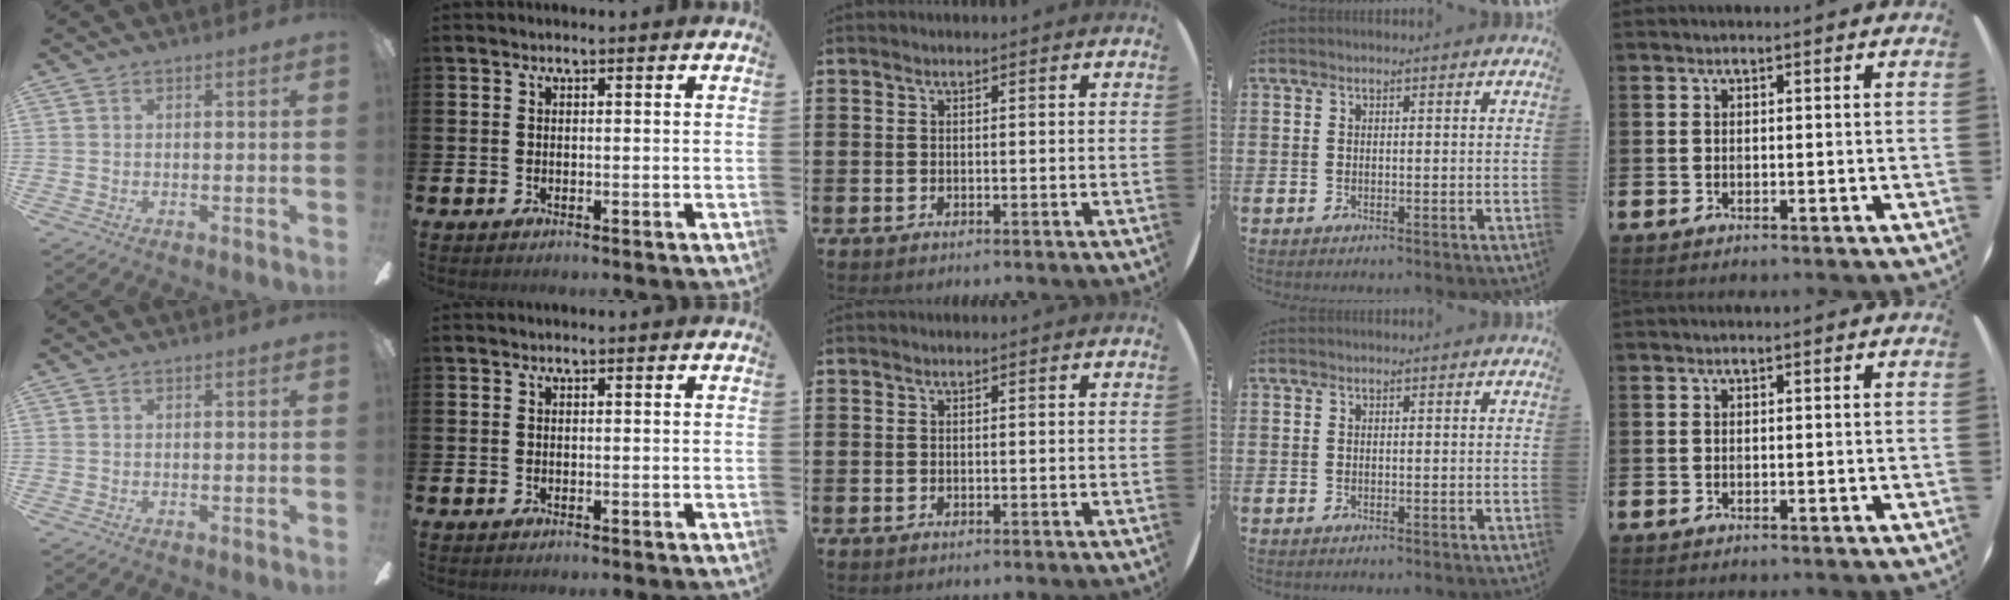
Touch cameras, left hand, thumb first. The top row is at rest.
{}